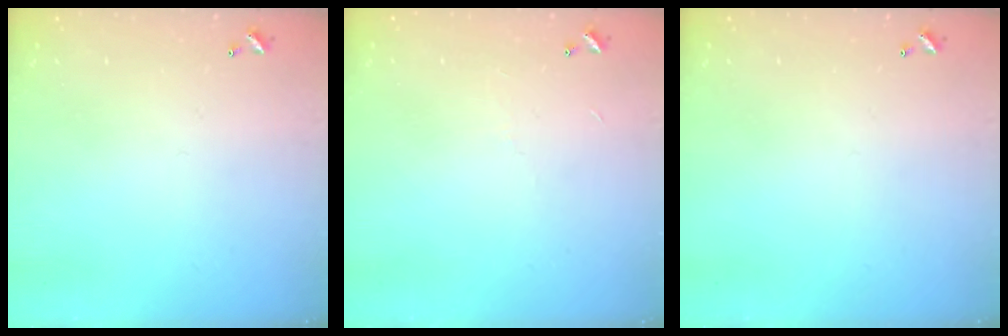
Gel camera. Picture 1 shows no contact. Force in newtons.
{"total": 4.2, "press": 4.2, "slide": 0.4}
{"total": 0.0}